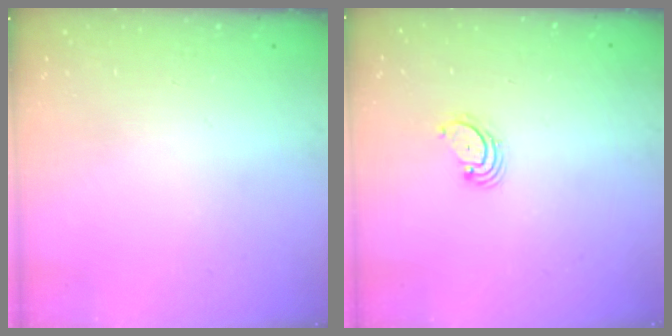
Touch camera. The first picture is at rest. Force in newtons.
{"total": 2.7, "press": 2.7, "slide": 0.3}